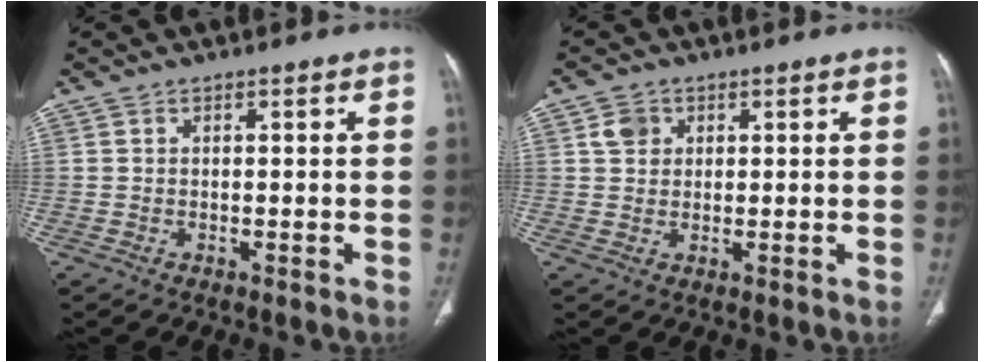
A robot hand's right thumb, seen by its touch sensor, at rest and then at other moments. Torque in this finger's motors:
{"motor_torque": [0.45, 0.41, 0.57, 0.40, -0.01]}